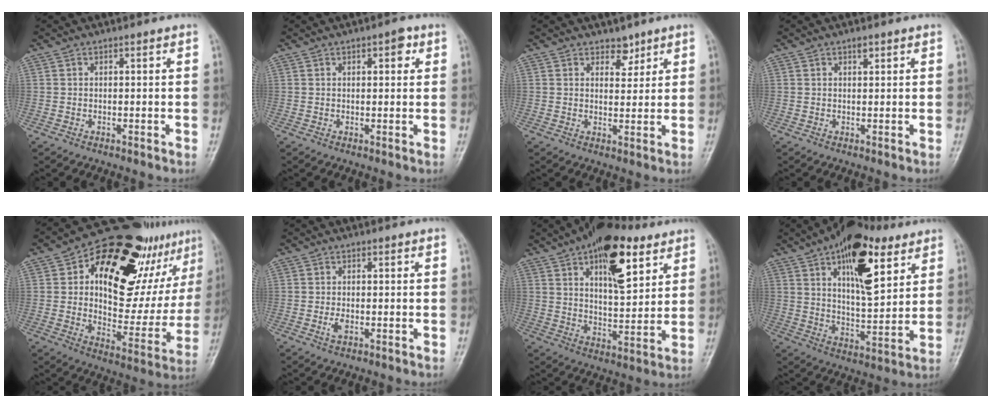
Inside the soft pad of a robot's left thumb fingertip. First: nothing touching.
{"total": 2.9, "force": [1.3, 1.3, 2.2], "torque": [-0.020, 0.000, 0.013]}
{"total": 3.0, "force": [2.3, 1.7, 1.0], "torque": [0.005, -0.016, 0.036]}
{"total": 1.1, "force": [0.7, 0.5, 0.7], "torque": [-0.007, -0.003, 0.011]}
{"total": 30.5, "force": [13.8, 15.2, 22.7], "torque": [-0.269, 0.004, 0.212]}
{"total": 1.9, "force": [-0.6, 1.1, 1.5], "torque": [-0.031, -0.002, -0.012]}
{"total": 16.3, "force": [8.2, 7.4, 12.0], "torque": [-0.143, -0.030, 0.127]}
{"total": 18.0, "force": [8.8, 8.0, 13.6], "torque": [-0.171, -0.031, 0.139]}